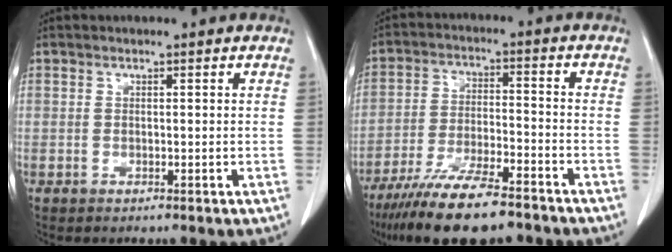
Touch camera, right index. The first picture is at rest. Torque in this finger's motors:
{"motor_torque": [1.10, -1.04, 0.83, 0.21]}